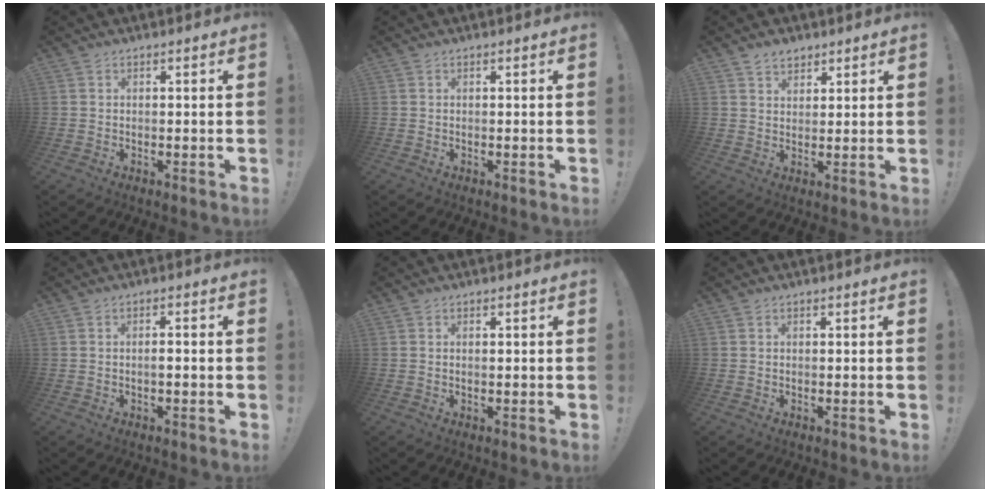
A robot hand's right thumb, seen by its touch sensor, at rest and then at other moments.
{"total": 0.0}
{"total": 4.5, "force": [3.4, 2.8, 1.1], "torque": [-0.010, -0.015, 0.061]}
{"total": 1.8, "force": [-0.9, 0.2, 1.5], "torque": [-0.029, 0.006, -0.016]}
{"total": 0.6, "force": [0.3, 0.3, 0.4], "torque": [-0.001, -0.002, 0.004]}
{"total": 0.0}